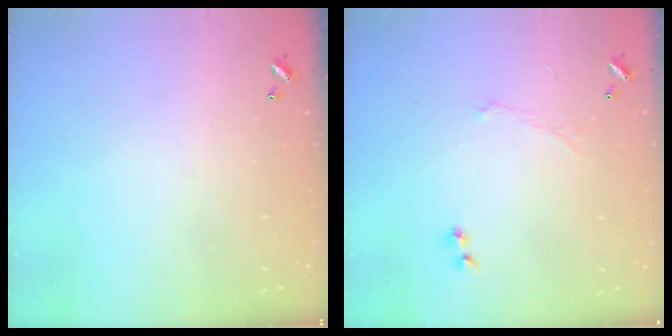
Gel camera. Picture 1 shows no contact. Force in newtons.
{"total": 1.2, "press": 1.0, "slide": 0.8}